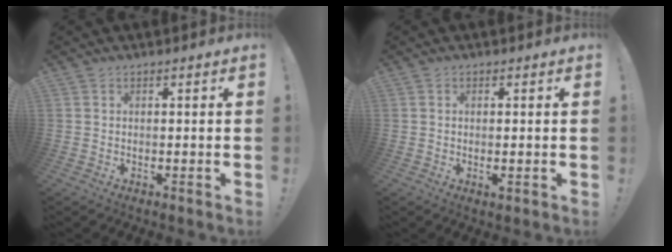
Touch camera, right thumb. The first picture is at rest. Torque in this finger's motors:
{"motor_torque": [-0.04, -0.10, -0.06, 0.39, -0.08]}